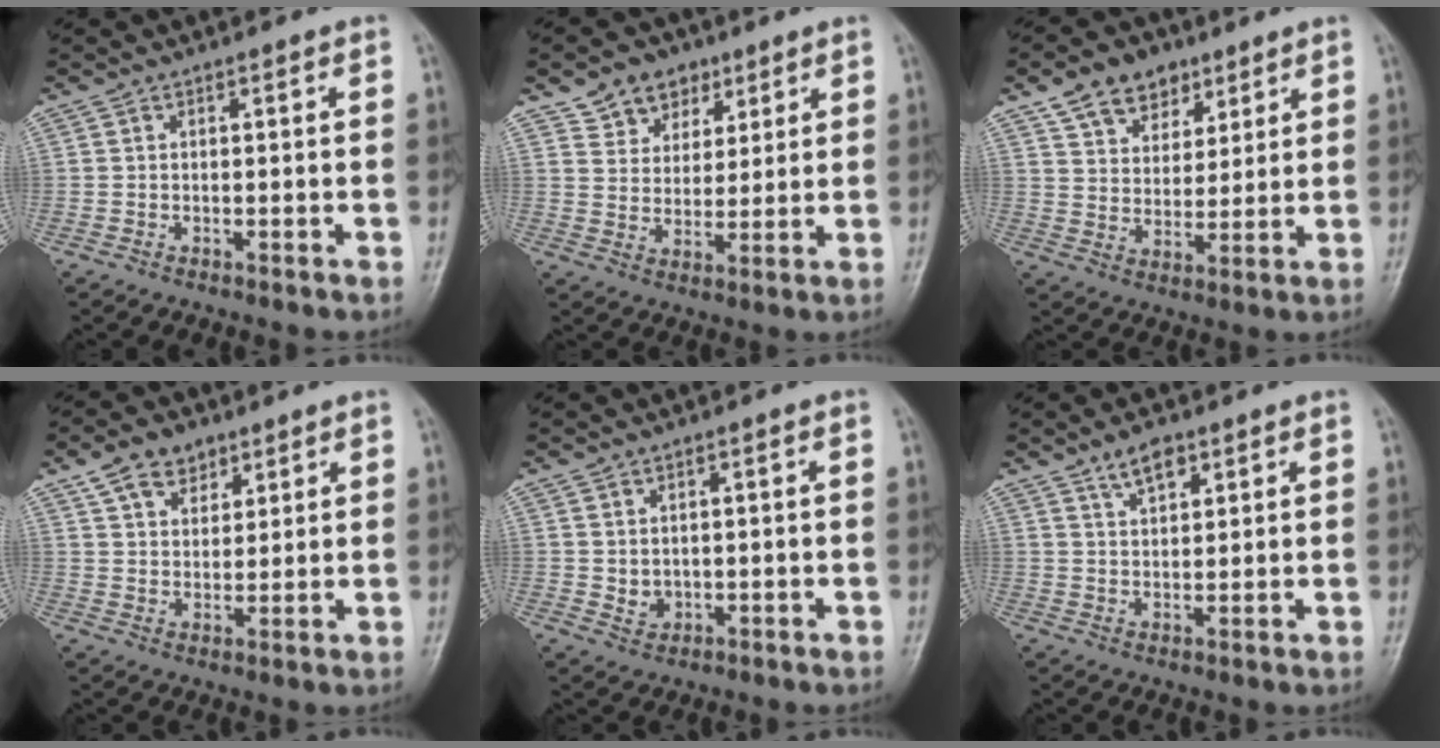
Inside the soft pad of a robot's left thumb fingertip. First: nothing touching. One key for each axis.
{"total": 8.7, "fx": 5.3, "fy": 6.4, "fz": 2.5, "tx": -0.003, "ty": -0.025, "tz": 0.094}
{"total": 10.1, "fx": 6.2, "fy": 6.9, "fz": 4.1, "tx": -0.034, "ty": -0.027, "tz": 0.107}
{"total": 7.4, "fx": 4.5, "fy": 4.7, "fz": 3.5, "tx": -0.032, "ty": -0.022, "tz": 0.079}
{"total": 2.4, "fx": 0.3, "fy": 2.0, "fz": 1.2, "tx": -0.013, "ty": -0.004, "tz": 0.013}
{"total": 4.5, "fx": 3.0, "fy": 2.1, "fz": 2.6, "tx": -0.034, "ty": -0.015, "tz": 0.056}